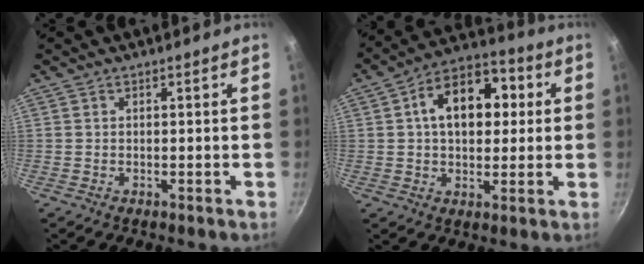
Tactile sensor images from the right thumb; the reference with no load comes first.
{"total": 14.7, "force": [2.8, 9.3, 11.1], "torque": [-0.137, 0.021, 0.034]}